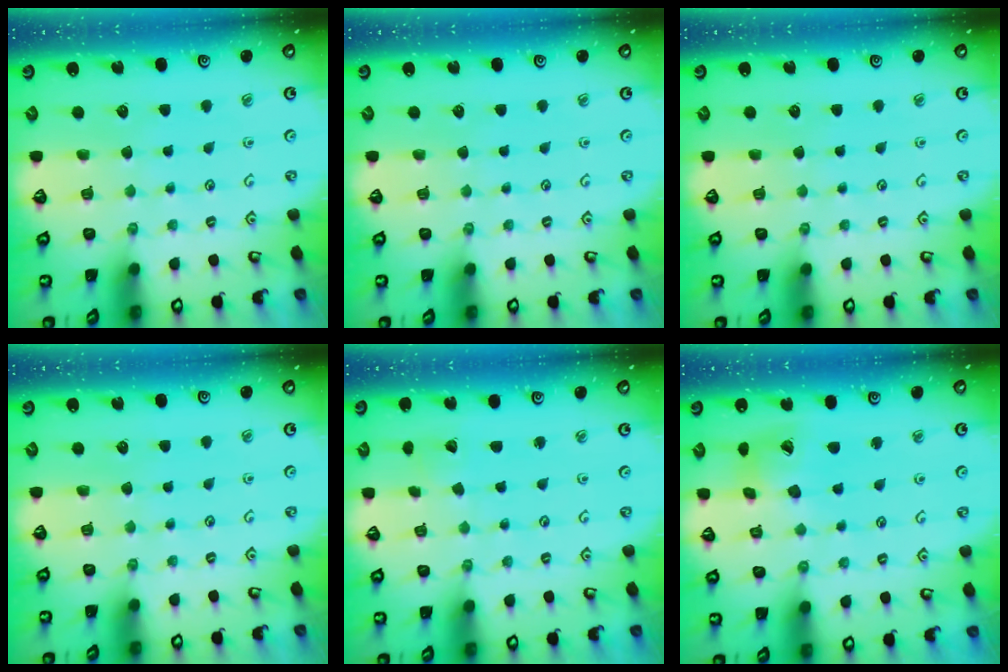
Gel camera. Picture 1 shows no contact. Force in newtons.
{"total": 0.0}
{"total": 0.0}
{"total": 0.0}
{"total": 2.9, "press": 2.9, "slide": 0.2}
{"total": 11.9, "press": 11.8, "slide": 1.4}